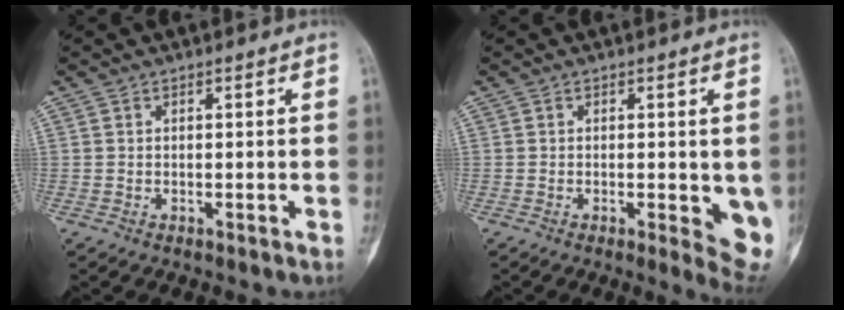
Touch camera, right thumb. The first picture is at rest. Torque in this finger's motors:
{"motor_torque": [-0.08, 0.66, 0.11, -0.03, 0.01]}